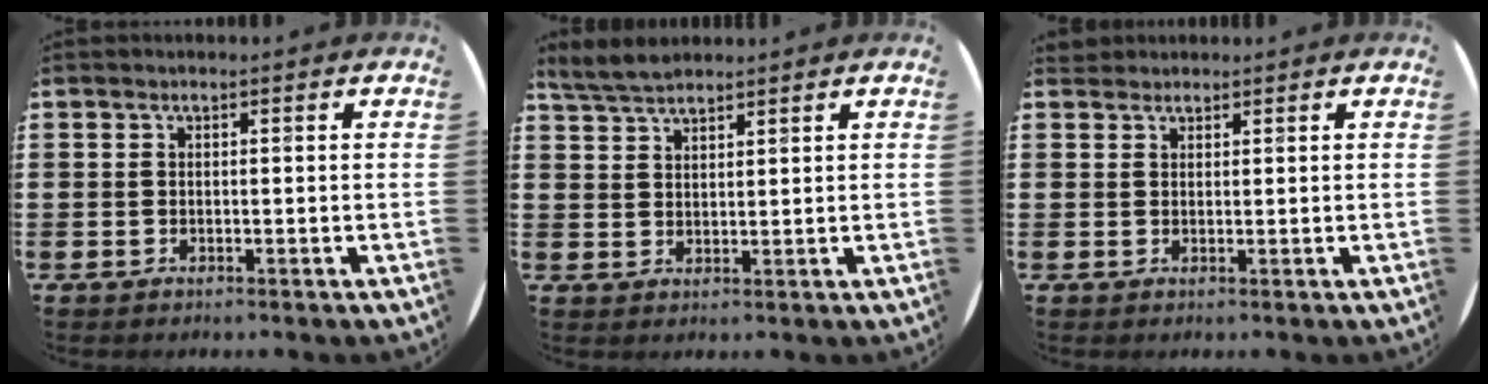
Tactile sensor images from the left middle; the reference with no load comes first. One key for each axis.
{"total": 3.8, "fx": 3.5, "fy": 0.9, "fz": 1.1, "tx": -0.030, "ty": -0.004, "tz": 0.067}
{"total": 1.4, "fx": 1.3, "fy": 0.5, "fz": -0.1, "tx": -0.002, "ty": 0.004, "tz": 0.026}